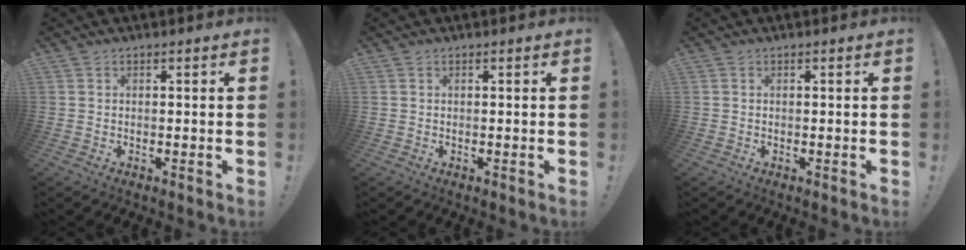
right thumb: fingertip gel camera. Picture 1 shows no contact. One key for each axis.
{"total": 0.0}
{"total": 0.0}